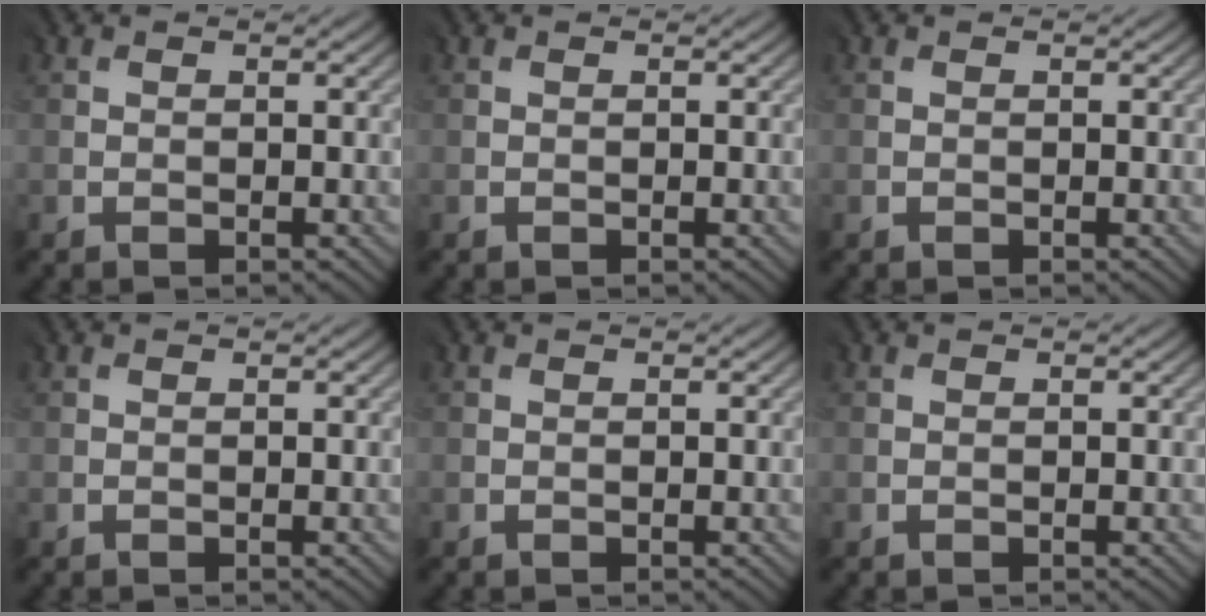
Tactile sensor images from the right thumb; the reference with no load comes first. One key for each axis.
{"total": 0.0}
{"total": 0.0}
{"total": 0.0}
{"total": 0.0}
{"total": 0.0}